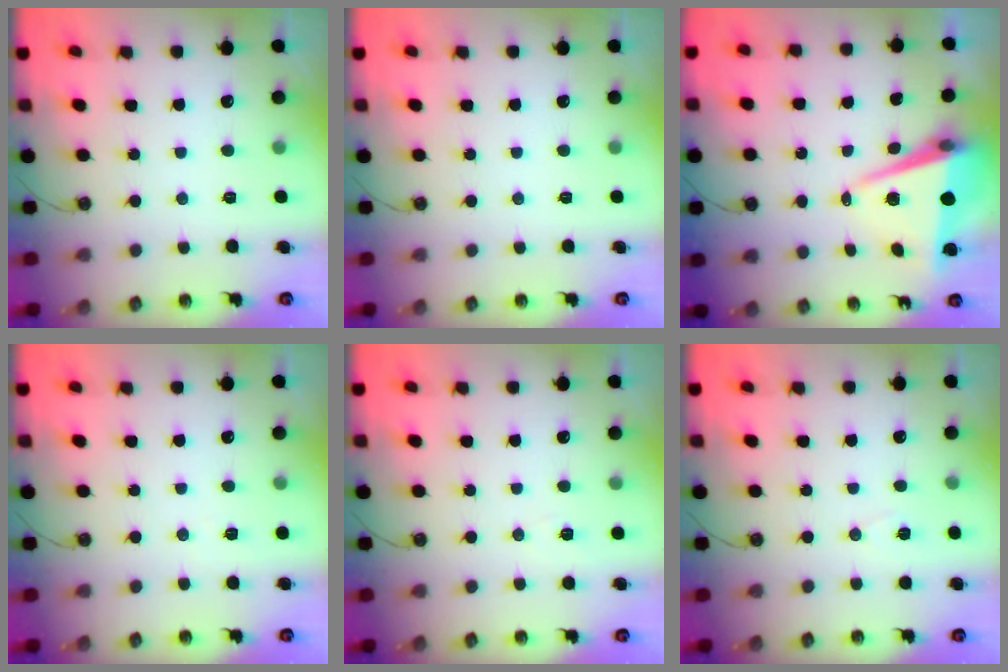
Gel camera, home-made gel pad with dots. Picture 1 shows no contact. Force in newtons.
{"total": 0.0}
{"total": 8.9, "press": 8.3, "slide": 3.3}
{"total": 5.1, "press": 4.0, "slide": 3.2}
{"total": 5.7, "press": 3.7, "slide": 4.4}
{"total": 6.7, "press": 5.1, "slide": 4.3}